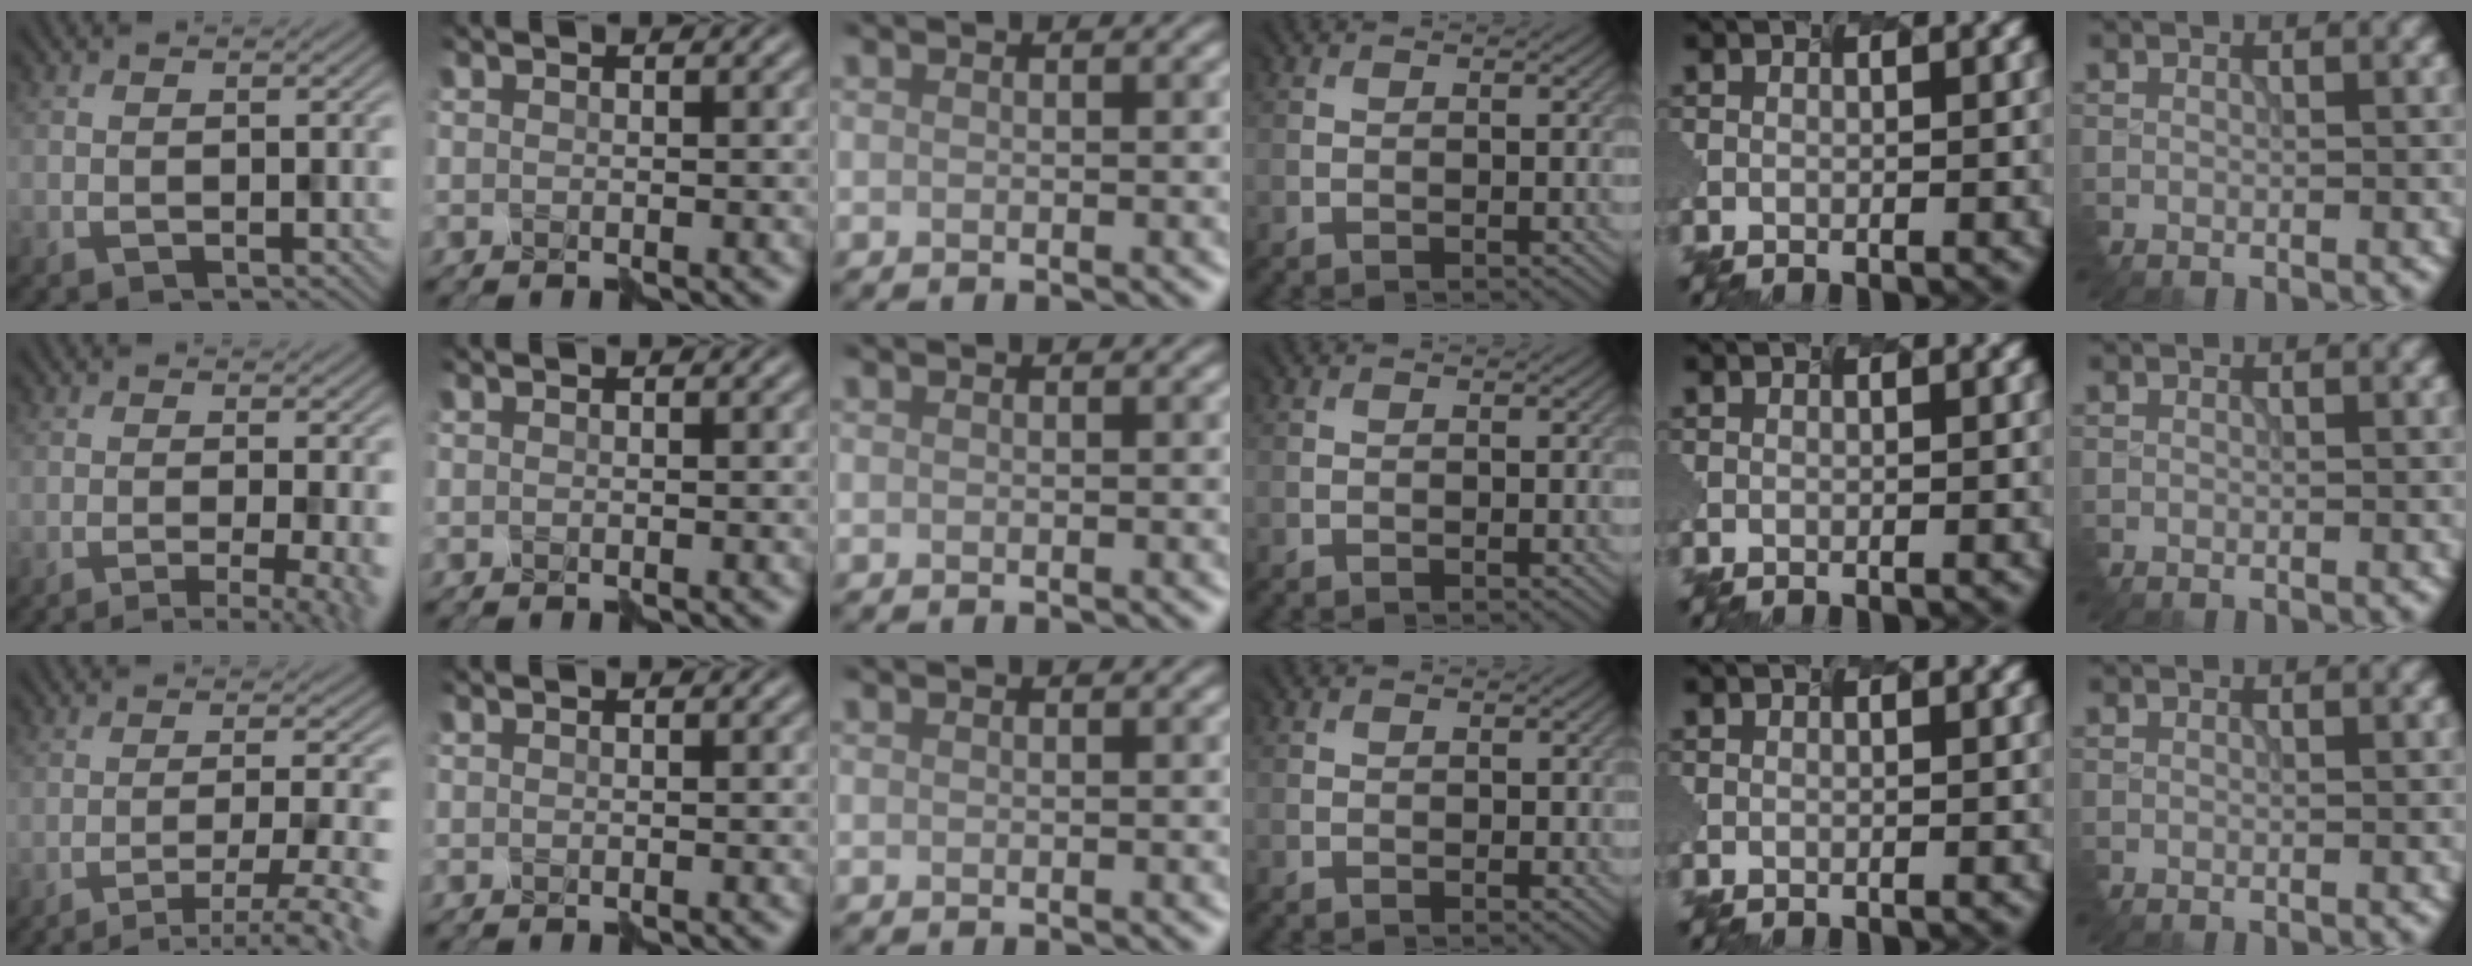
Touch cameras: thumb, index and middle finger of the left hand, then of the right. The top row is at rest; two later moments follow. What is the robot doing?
{"motion": "assemble", "object": "spray bottle"}